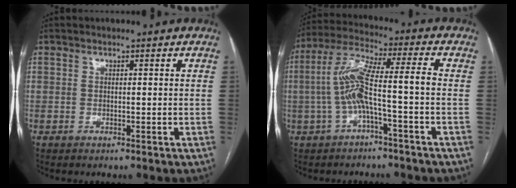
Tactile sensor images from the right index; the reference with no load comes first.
{"total": 9.0, "force": [-1.8, 0.4, 8.8], "torque": [-0.184, 0.033, -0.037]}